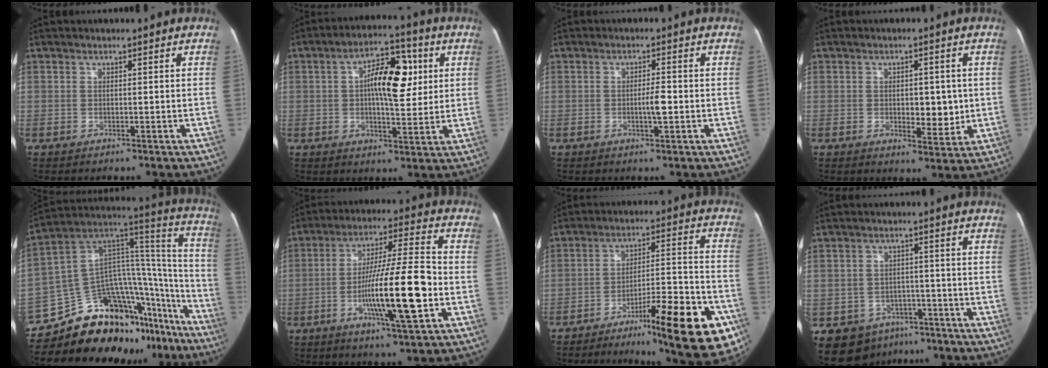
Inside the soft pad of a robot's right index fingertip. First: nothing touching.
{"total": 8.7, "force": [1.9, 4.0, 7.5], "torque": [-0.114, 0.020, 0.031]}
{"total": 2.8, "force": [-0.6, 0.3, 2.7], "torque": [-0.049, -0.001, -0.009]}
{"total": 5.9, "force": [-0.1, 2.9, 5.2], "torque": [-0.064, -0.008, 0.004]}
{"total": 28.5, "force": [-23.2, 12.2, 11.2], "torque": [-0.095, 0.084, -0.329]}
{"total": 15.8, "force": [-4.1, 1.0, 15.3], "torque": [-0.263, -0.004, -0.069]}
{"total": 20.2, "force": [-11.2, 2.9, 16.6], "torque": [-0.182, 0.019, -0.164]}
{"total": 10.6, "force": [-6.3, 8.2, 2.5], "torque": [-0.049, 0.017, -0.078]}